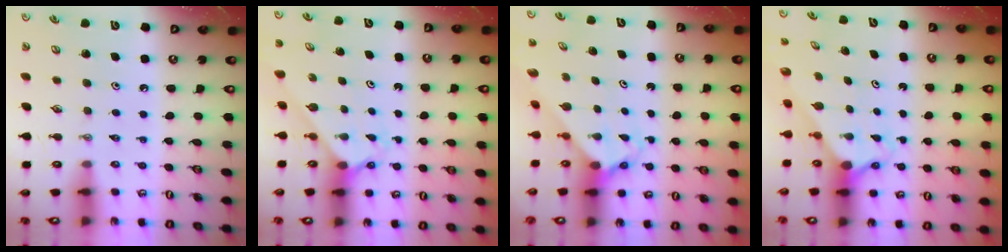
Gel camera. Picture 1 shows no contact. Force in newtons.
{"total": 2.1, "press": 2.1, "slide": 0.2}
{"total": 3.6, "press": 3.6, "slide": 0.3}
{"total": 2.2, "press": 2.2, "slide": 0.1}